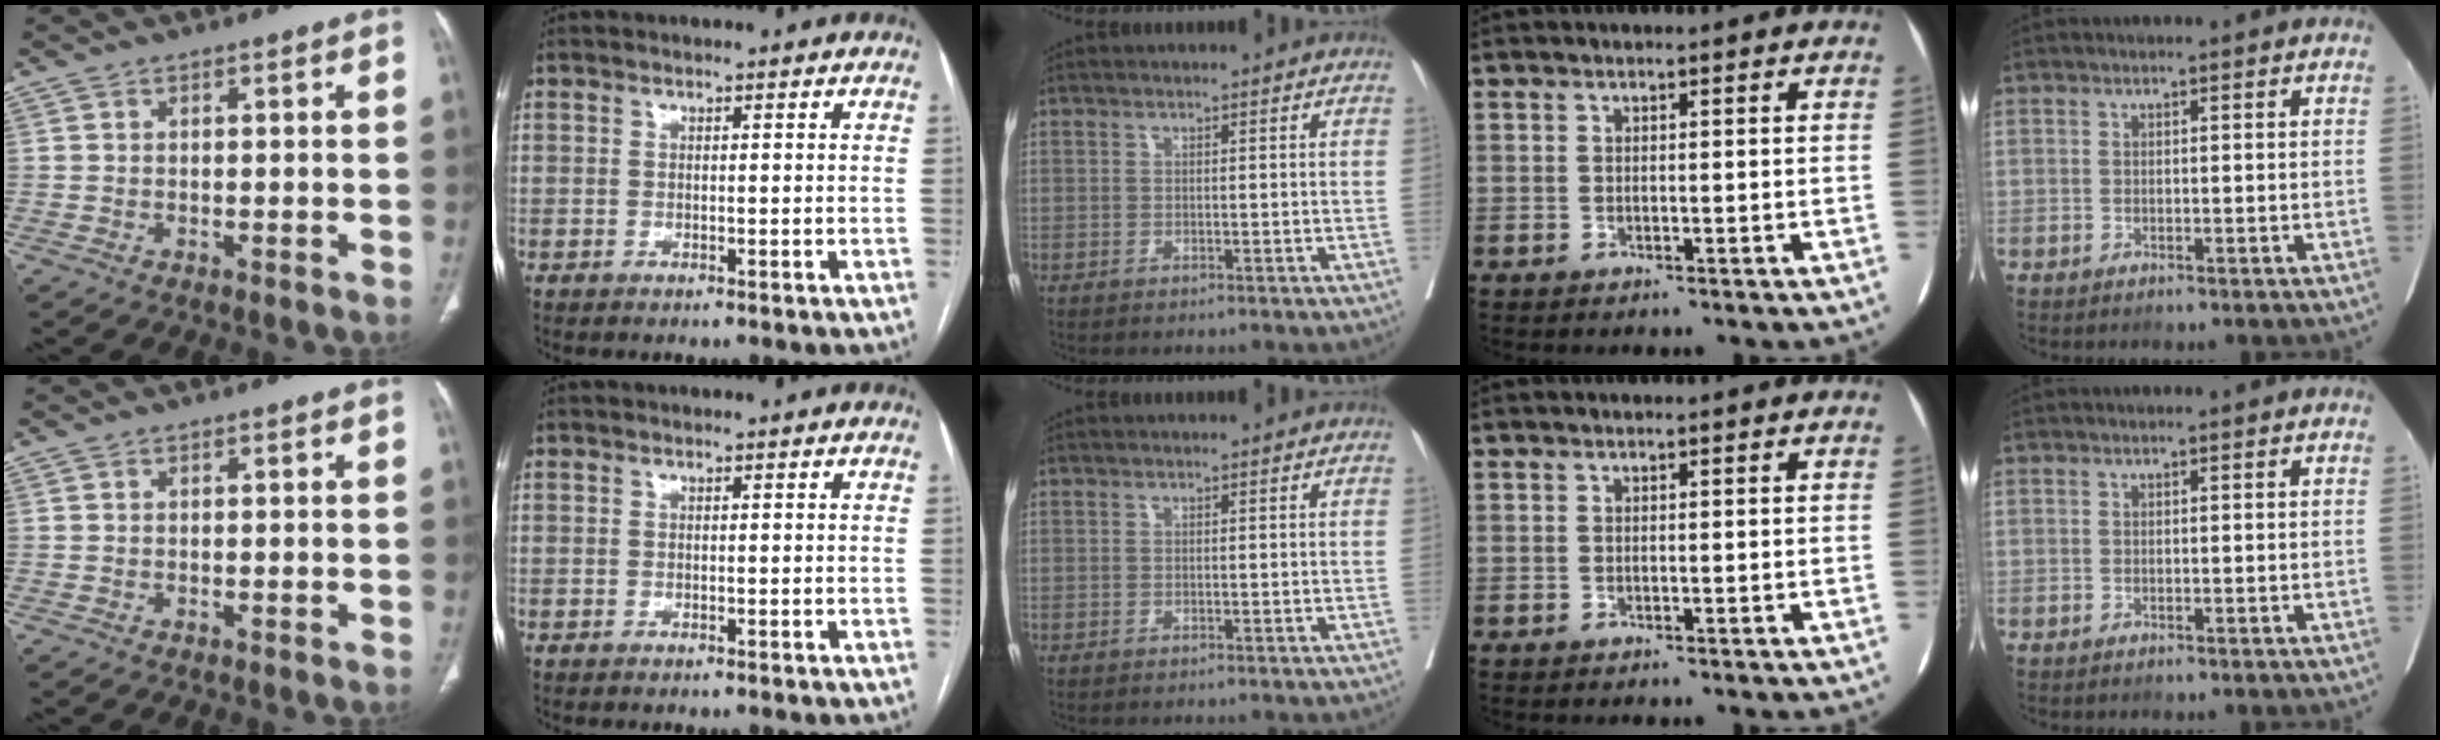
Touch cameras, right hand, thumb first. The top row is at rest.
{}